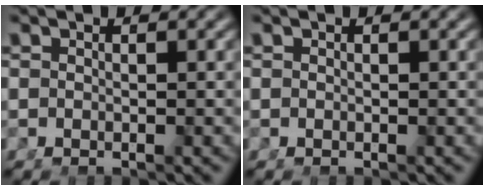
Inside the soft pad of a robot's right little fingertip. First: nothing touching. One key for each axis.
{"total": 0.0}